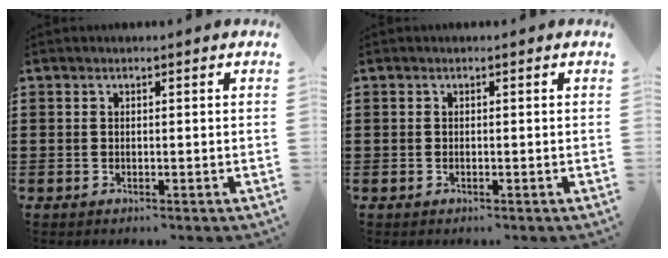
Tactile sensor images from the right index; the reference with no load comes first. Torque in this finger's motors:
{"motor_torque": [0.14, 0.19, 0.04, 0.00]}